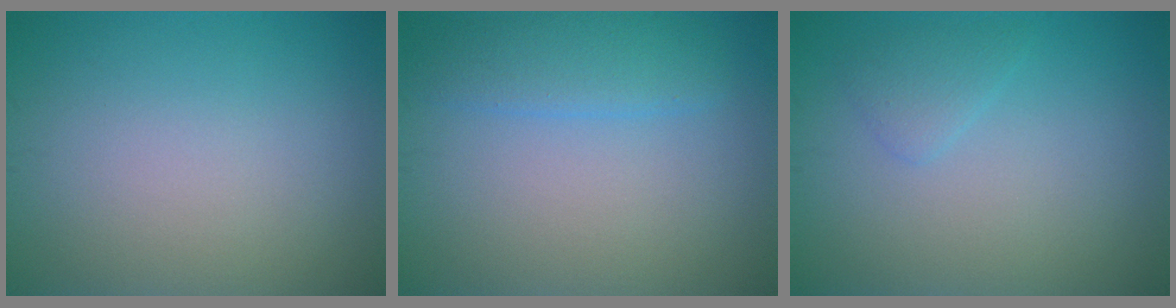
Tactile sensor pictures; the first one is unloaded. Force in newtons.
{"total": 2.8, "press": 2.8, "slide": 0.3}
{"total": 1.4, "press": 1.4, "slide": 0.1}